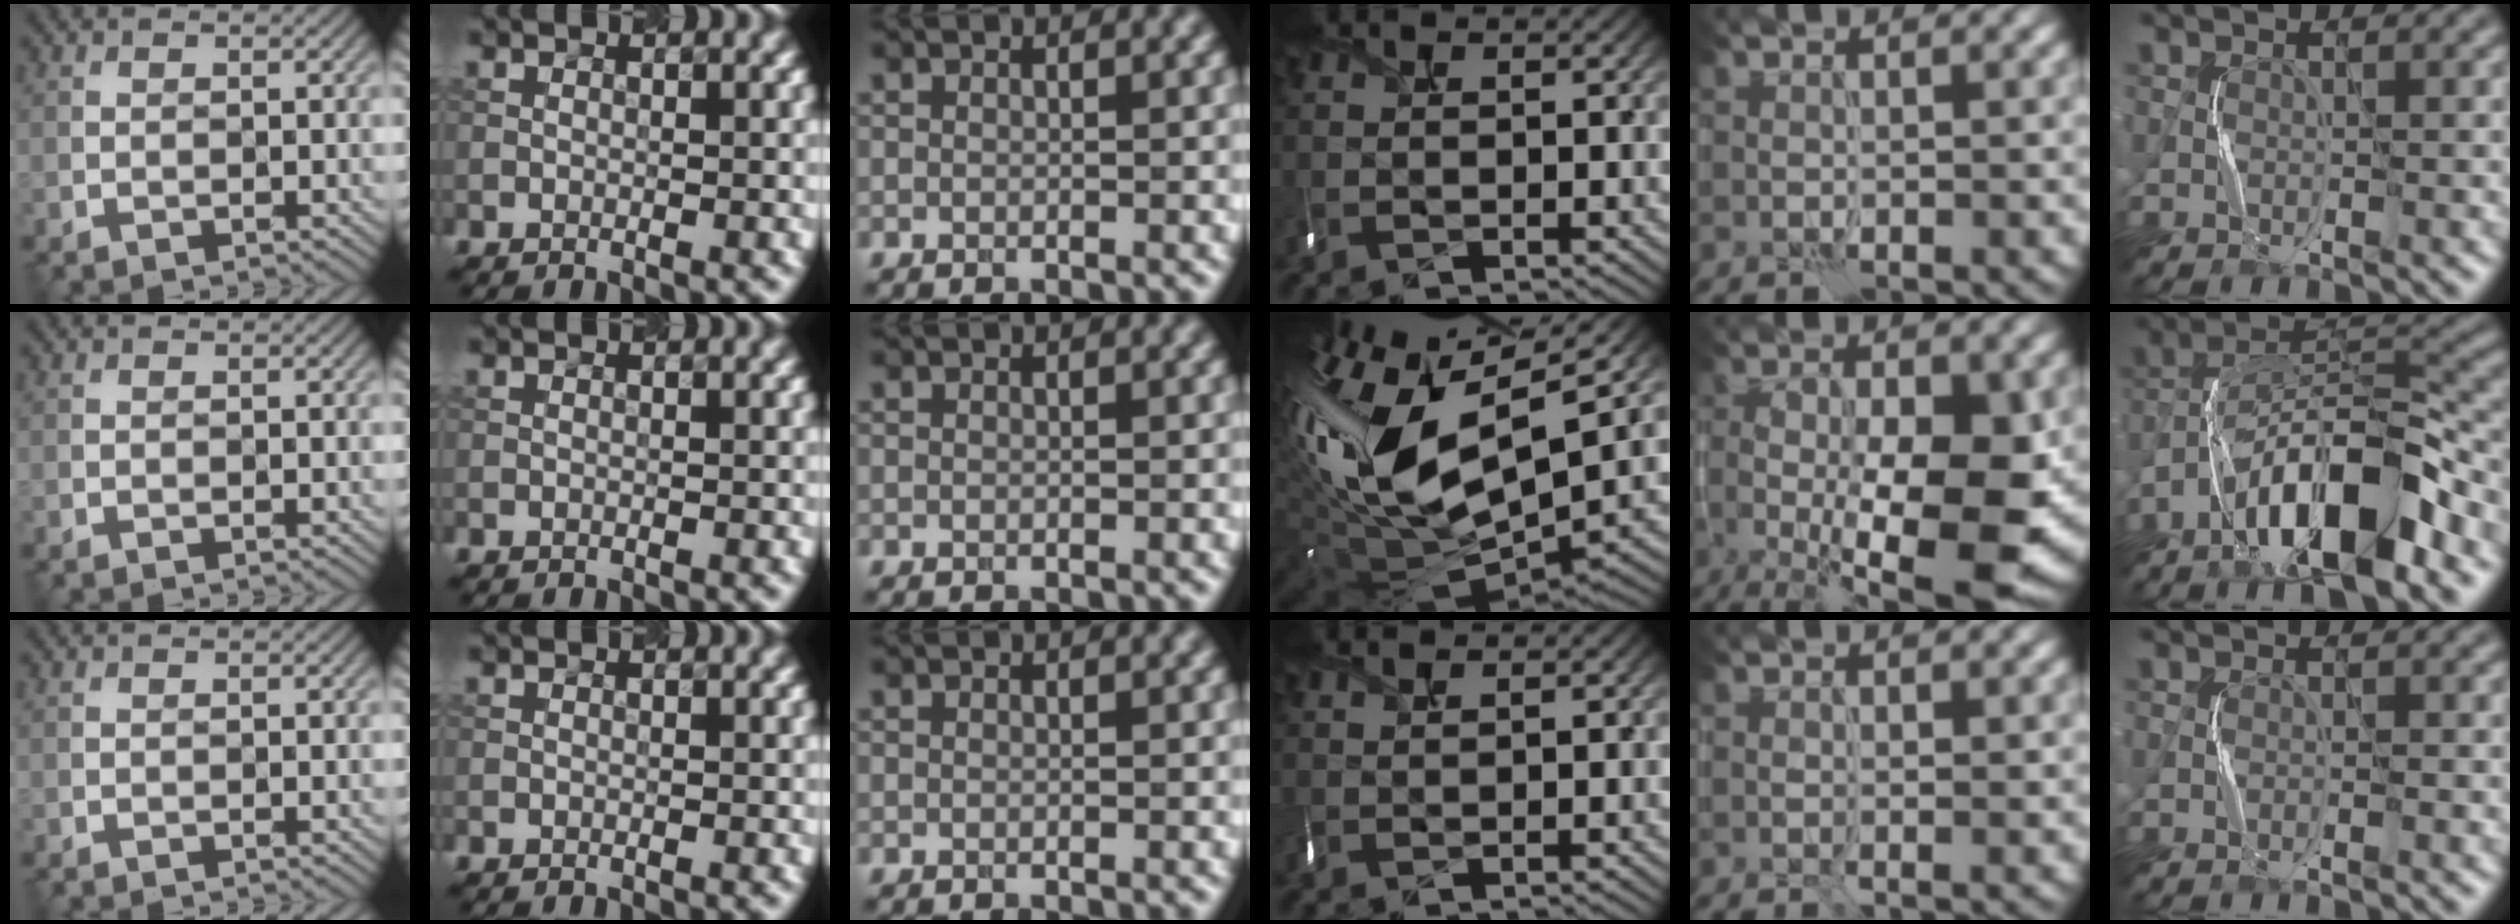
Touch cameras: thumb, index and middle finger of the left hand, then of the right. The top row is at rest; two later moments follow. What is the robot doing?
{"motion": "shake", "object": "box of matches"}